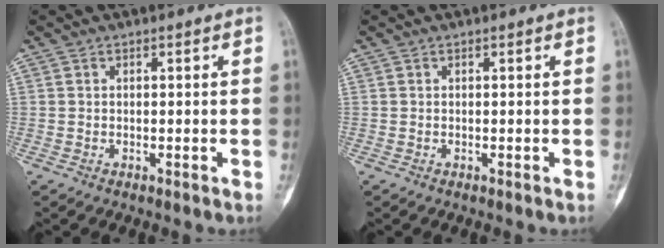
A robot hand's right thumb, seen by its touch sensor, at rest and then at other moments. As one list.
[{"total": 0.0}]